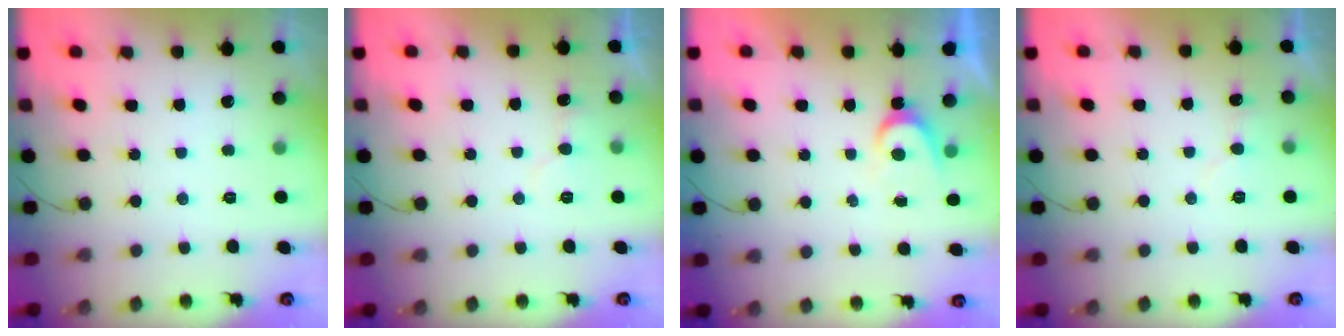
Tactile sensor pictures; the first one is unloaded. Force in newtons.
{"total": 7.1, "press": 7.1, "slide": 0.5}
{"total": 3.7, "press": 3.7, "slide": 0.3}
{"total": 4.3, "press": 4.2, "slide": 0.4}